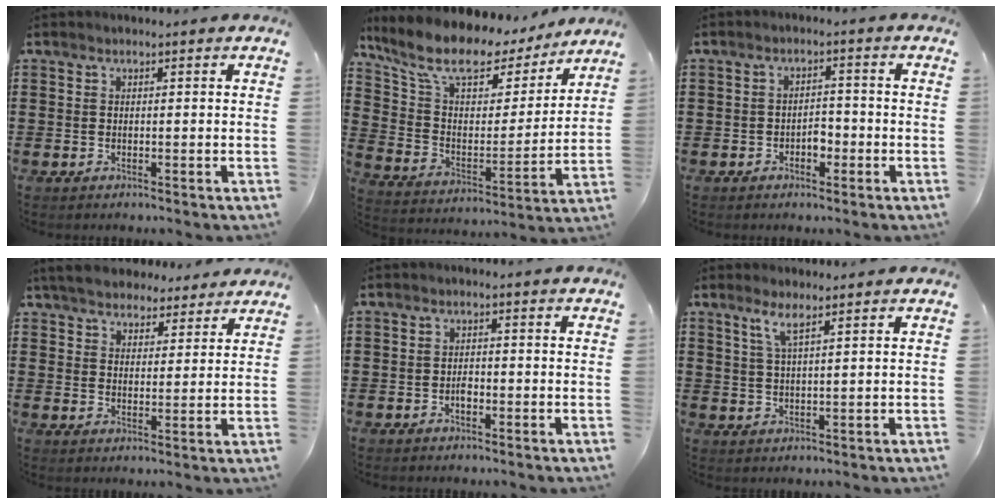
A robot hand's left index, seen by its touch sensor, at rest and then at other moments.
{"total": 10.9, "force": [8.9, 3.9, 5.1], "torque": [-0.134, -0.054, 0.151]}
{"total": 2.6, "force": [-1.1, 1.5, 1.8], "torque": [-0.038, 0.004, -0.024]}
{"total": 5.4, "force": [5.0, 1.6, 1.1], "torque": [-0.044, -0.013, 0.091]}
{"total": 1.5, "force": [-0.5, 0.7, 1.2], "torque": [-0.024, 0.001, -0.010]}
{"total": 3.4, "force": [2.3, 0.1, 2.6], "torque": [-0.058, -0.001, 0.041]}